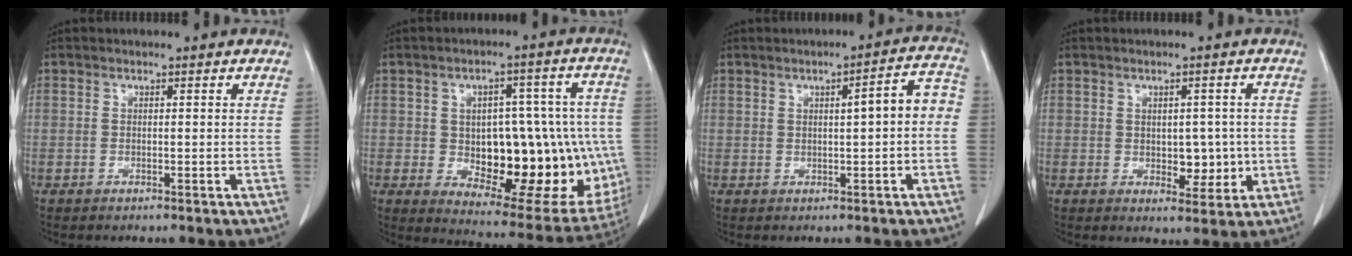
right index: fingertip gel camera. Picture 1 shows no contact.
{"total": 23.2, "force": [-3.2, 10.8, 20.3], "torque": [-0.232, 0.021, -0.012]}
{"total": 5.5, "force": [0.2, 1.0, 5.4], "torque": [-0.068, 0.024, -0.001]}
{"total": 4.6, "force": [-0.3, 2.8, 3.6], "torque": [-0.039, 0.002, 0.003]}